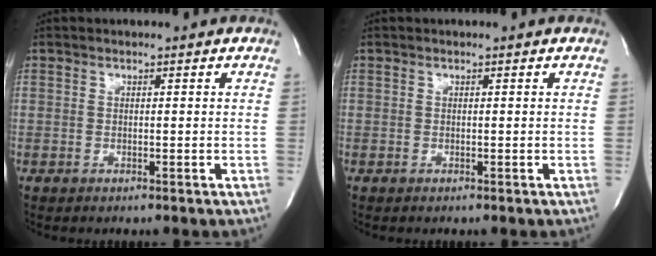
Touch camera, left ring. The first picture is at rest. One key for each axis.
{"total": 0.0}